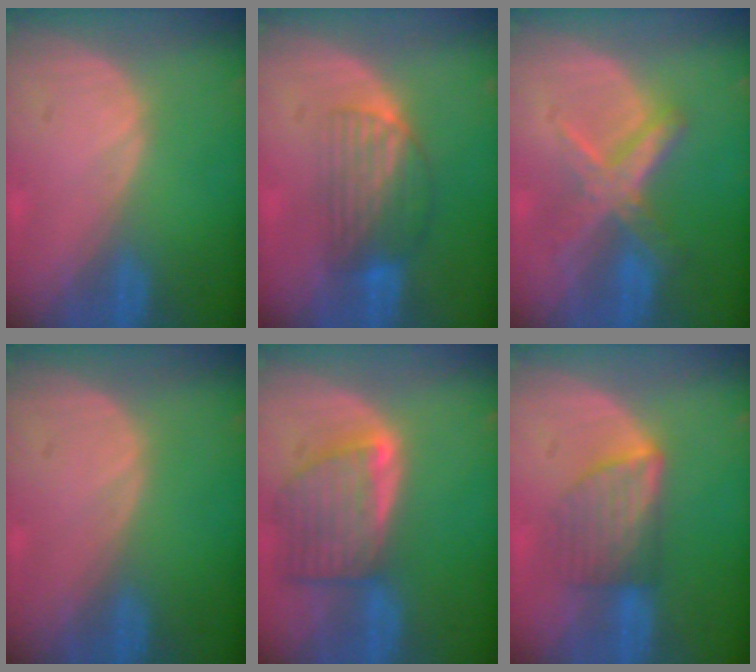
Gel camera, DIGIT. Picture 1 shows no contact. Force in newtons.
{"total": 6.6, "press": 5.8, "slide": 3.0}
{"total": 7.0, "press": 6.1, "slide": 3.4}
{"total": 0.0}
{"total": 8.1, "press": 7.3, "slide": 3.5}
{"total": 5.9, "press": 5.7, "slide": 1.5}